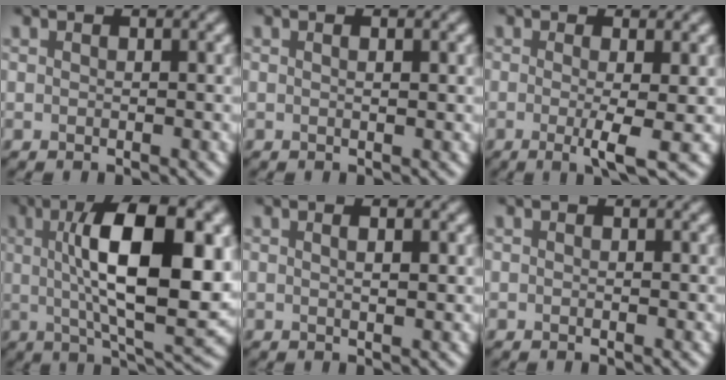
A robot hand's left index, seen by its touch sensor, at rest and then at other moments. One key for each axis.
{"total": 0.8, "fx": 0.3, "fy": 0.1, "fz": 0.8, "tx": -0.013, "ty": 0.003, "tz": 0.002}
{"total": 3.2, "fx": -0.6, "fy": 0.3, "fz": 3.1, "tx": -0.053, "ty": -0.008, "tz": -0.015}
{"total": 13.7, "fx": 1.8, "fy": 4.5, "fz": 12.8, "tx": -0.179, "ty": 0.006, "tz": 0.020}
{"total": 2.0, "fx": 0.7, "fy": 0.5, "fz": 1.8, "tx": -0.015, "ty": 0.003, "tz": 0.002}
{"total": 0.0}